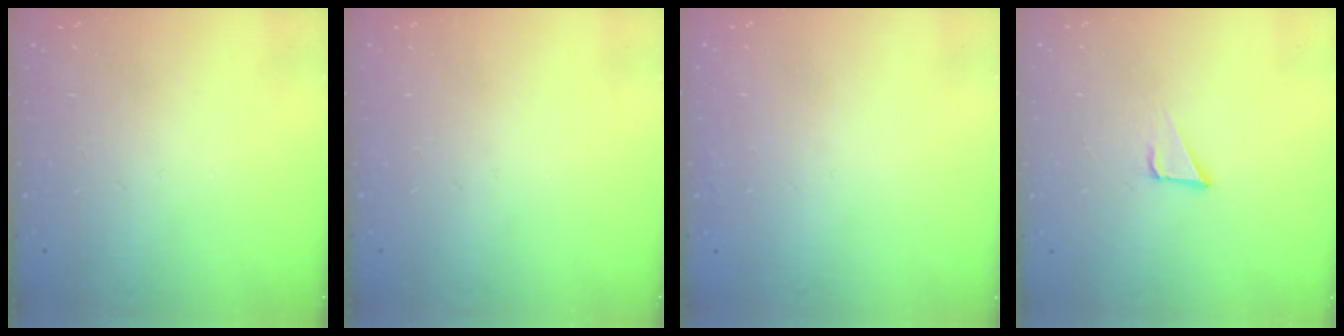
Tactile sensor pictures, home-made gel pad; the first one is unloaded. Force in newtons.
{"total": 0.0}
{"total": 1.6, "press": 1.5, "slide": 0.1}
{"total": 3.2, "press": 3.2, "slide": 0.1}